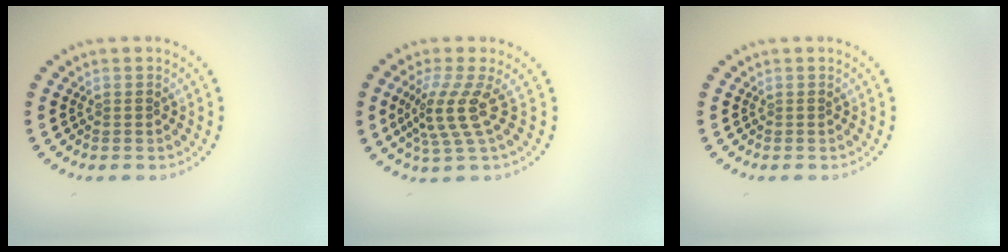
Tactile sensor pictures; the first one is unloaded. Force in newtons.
{"total": 3.8, "press": 2.9, "slide": 2.6}
{"total": 0.0}